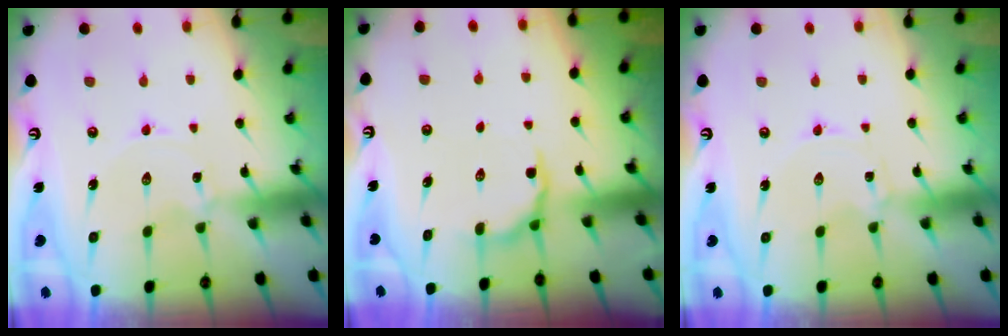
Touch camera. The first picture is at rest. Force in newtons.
{"total": 6.4, "press": 6.0, "slide": 2.4}
{"total": 0.0}